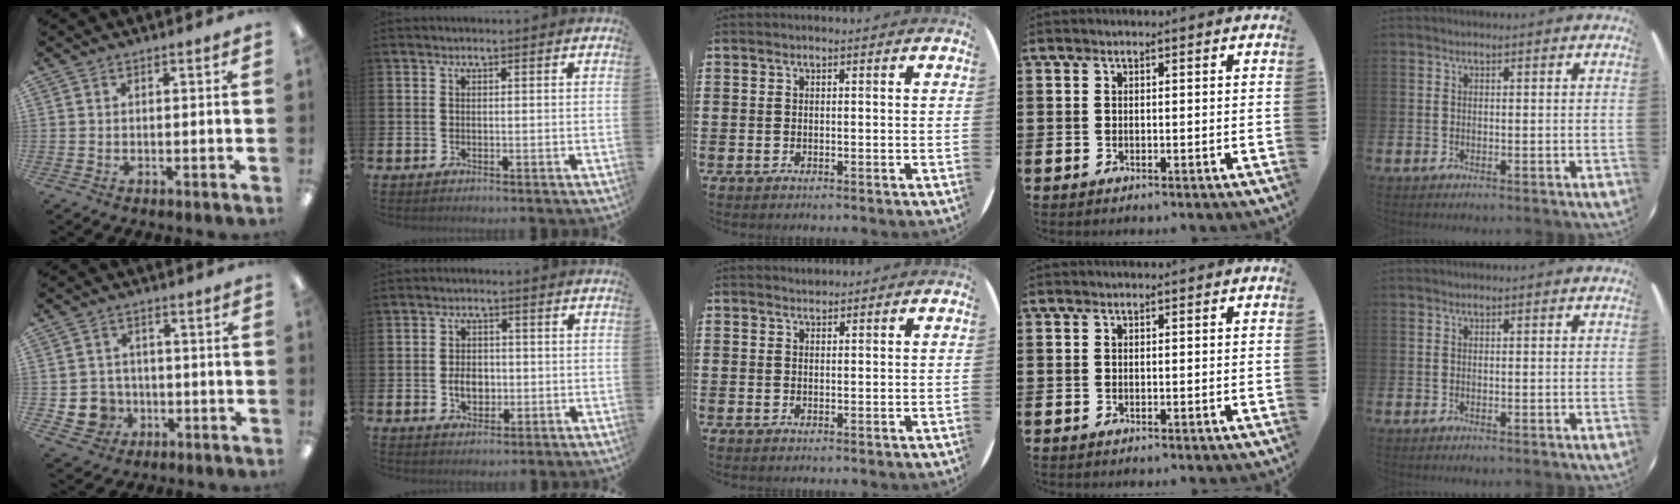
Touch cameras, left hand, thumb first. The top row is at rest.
{"thumb": {"total": 6.5, "force": [-1.6, 6.1, 1.6], "torque": [-0.041, 0.013, -0.024]}, "index": {"total": 3.6, "force": [-0.5, 2.6, 2.4], "torque": [-0.031, -0.001, -0.017]}, "middle": {"total": 0.9, "force": [0.9, 0.1, -0.2], "torque": [0.004, 0.002, 0.017]}}